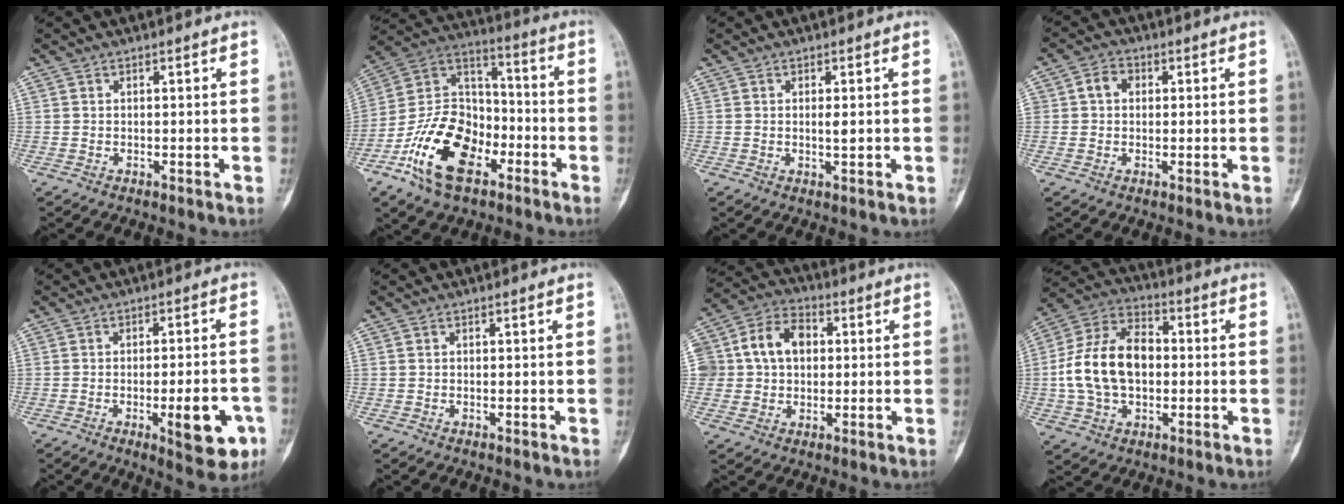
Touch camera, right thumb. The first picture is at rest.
{"total": 19.2, "force": [-8.8, 11.7, 12.4], "torque": [-0.202, 0.068, -0.166]}
{"total": 1.6, "force": [0.2, 0.3, 1.6], "torque": [-0.027, -0.003, 0.005]}
{"total": 3.9, "force": [0.6, 3.2, 2.1], "torque": [-0.024, 0.010, 0.008]}
{"total": 10.9, "force": [-3.9, 3.4, 9.6], "torque": [-0.112, 0.012, -0.046]}
{"total": 0.0}
{"total": 12.9, "force": [2.1, 10.1, 7.8], "torque": [-0.122, 0.024, 0.034]}
{"total": 16.3, "force": [-0.4, 10.9, 12.1], "torque": [-0.216, 0.030, -0.011]}